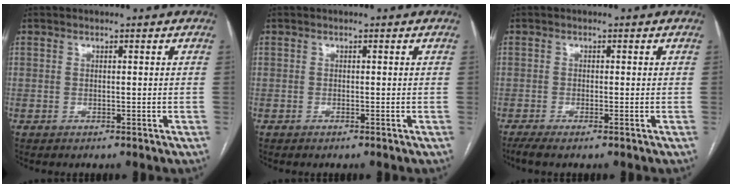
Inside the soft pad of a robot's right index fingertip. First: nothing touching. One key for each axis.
{"total": 0.0}
{"total": 2.4, "fx": -1.6, "fy": 0.1, "fz": 1.7, "tx": -0.030, "ty": -0.004, "tz": -0.033}